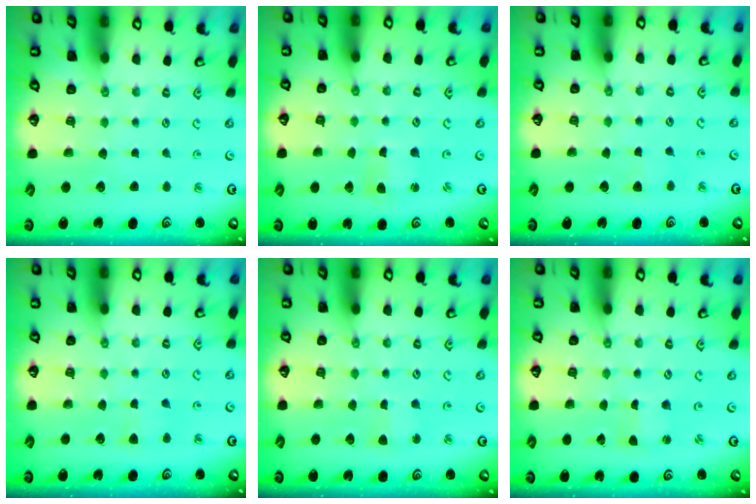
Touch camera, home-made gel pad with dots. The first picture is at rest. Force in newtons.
{"total": 2.1, "press": 2.1, "slide": 0.4}
{"total": 3.5, "press": 3.5, "slide": 0.6}
{"total": 4.0, "press": 3.9, "slide": 0.5}
{"total": 2.6, "press": 2.6, "slide": 0.3}
{"total": 0.0}